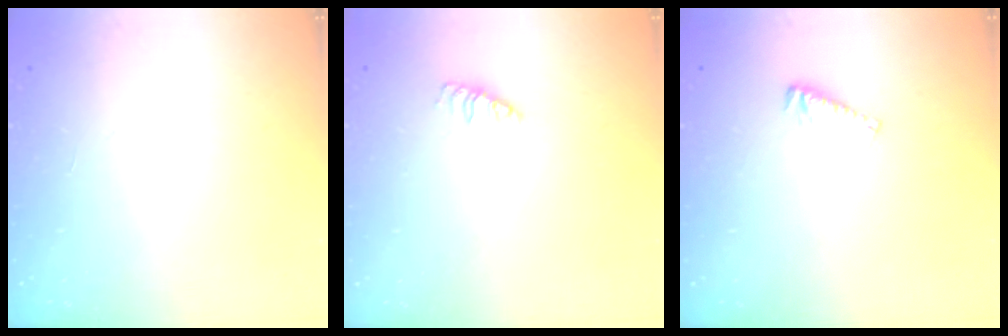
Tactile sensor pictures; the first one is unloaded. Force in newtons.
{"total": 0.6, "press": 0.6, "slide": 0.2}
{"total": 4.0, "press": 4.0, "slide": 0.4}